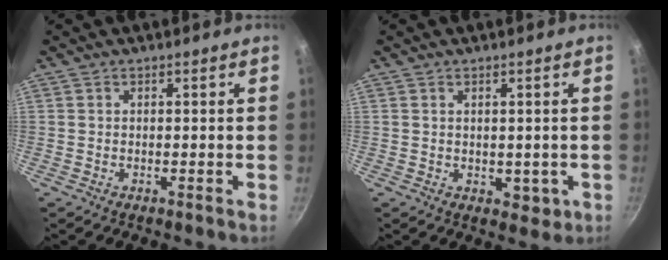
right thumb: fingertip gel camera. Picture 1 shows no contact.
{"total": 3.1, "force": [-0.1, 2.2, 2.2], "torque": [-0.020, -0.005, 0.003]}